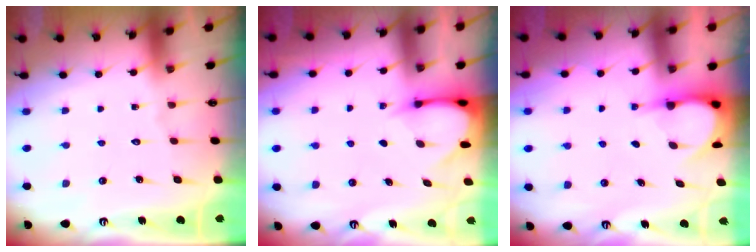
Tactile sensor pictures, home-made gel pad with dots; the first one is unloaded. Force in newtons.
{"total": 3.5, "press": 3.5, "slide": 0.3}
{"total": 3.9, "press": 3.9, "slide": 0.3}